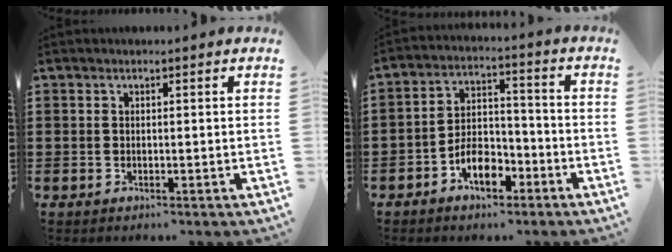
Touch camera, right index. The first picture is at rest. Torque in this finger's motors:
{"motor_torque": [1.40, 0.74, 0.69, 0.08]}